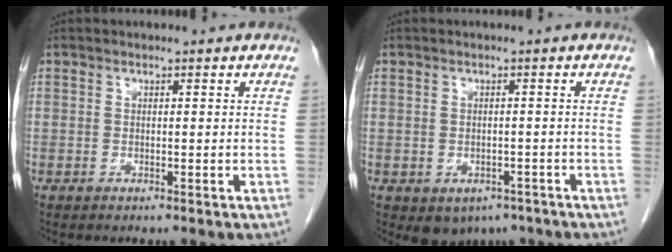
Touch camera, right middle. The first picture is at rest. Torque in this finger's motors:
{"motor_torque": [0.01, 0.02, -0.03, 0.02]}